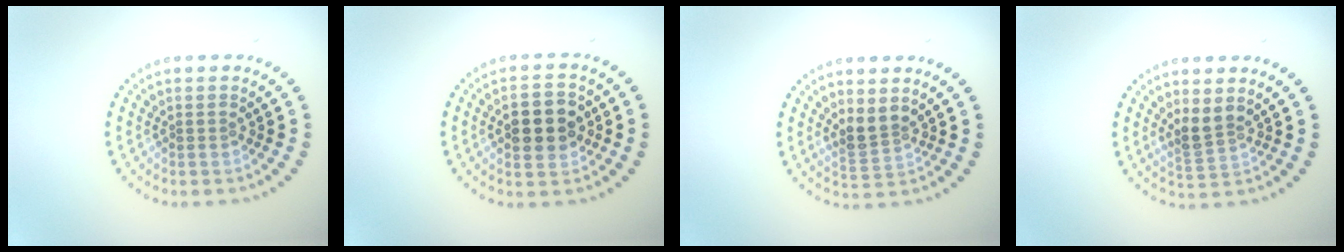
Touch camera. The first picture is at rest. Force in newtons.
{"total": 4.5, "press": 4.5, "slide": 0.2}
{"total": 2.3, "press": 1.9, "slide": 1.4}
{"total": 2.3, "press": 1.8, "slide": 1.5}